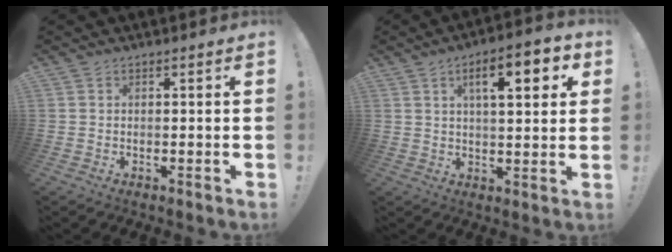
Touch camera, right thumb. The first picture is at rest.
{"total": 11.4, "force": [4.1, 3.5, 10.1], "torque": [-0.151, -0.002, 0.060]}